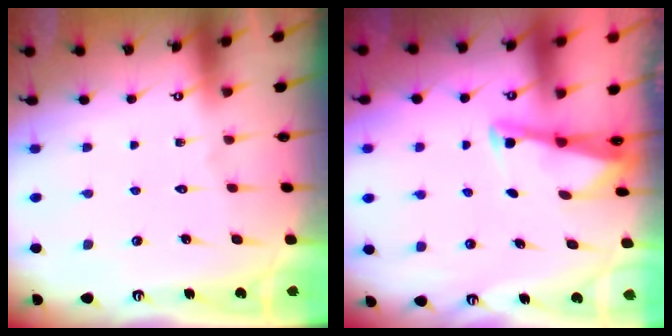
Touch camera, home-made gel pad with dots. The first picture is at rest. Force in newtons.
{"total": 2.6, "press": 2.6, "slide": 0.1}